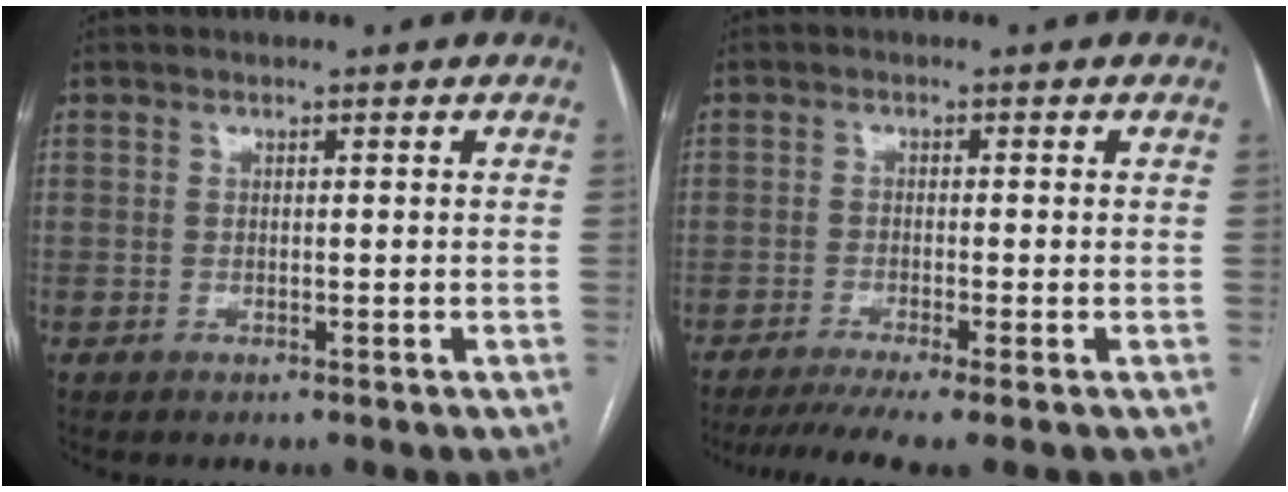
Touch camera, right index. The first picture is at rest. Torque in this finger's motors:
{"motor_torque": [0.43, -0.19, 0.17, 0.05]}